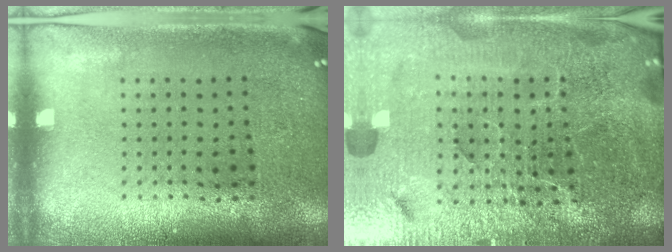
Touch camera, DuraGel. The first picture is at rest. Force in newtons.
{"total": 7.2, "press": 6.2, "slide": 3.7}